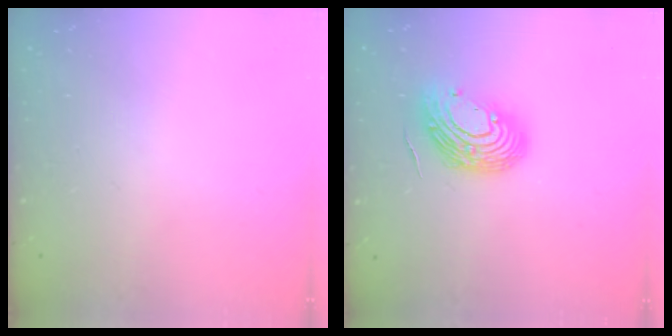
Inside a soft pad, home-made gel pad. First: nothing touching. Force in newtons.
{"total": 12.6, "press": 12.5, "slide": 1.7}